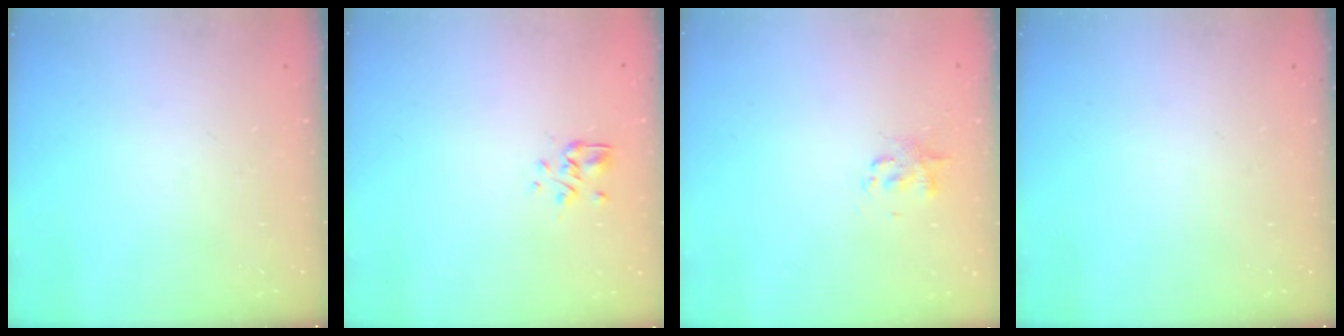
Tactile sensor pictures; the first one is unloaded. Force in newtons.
{"total": 2.5, "press": 2.3, "slide": 1.0}
{"total": 1.4, "press": 1.3, "slide": 0.5}
{"total": 0.0}